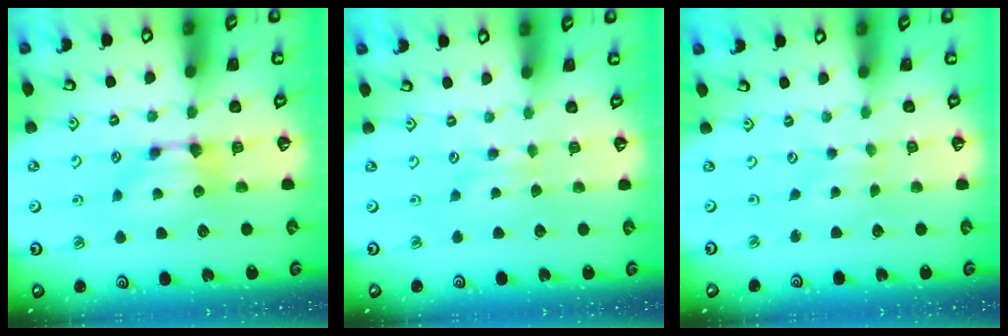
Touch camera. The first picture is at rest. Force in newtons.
{"total": 2.4, "press": 2.4, "slide": 0.4}
{"total": 2.4, "press": 2.3, "slide": 0.4}